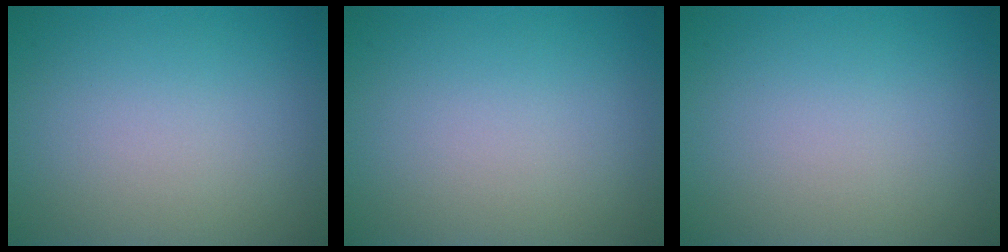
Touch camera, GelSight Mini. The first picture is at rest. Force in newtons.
{"total": 0.0}
{"total": 0.0}